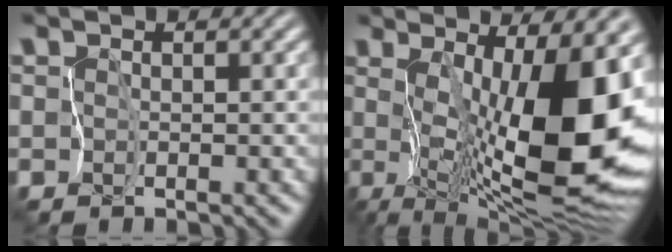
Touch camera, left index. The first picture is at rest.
{"total": 13.1, "force": [0.8, 3.5, 12.7], "torque": [-0.194, -0.015, 0.013]}